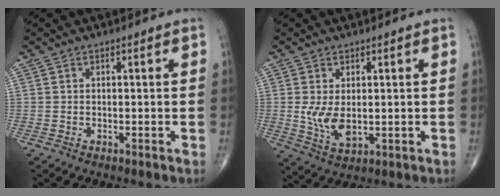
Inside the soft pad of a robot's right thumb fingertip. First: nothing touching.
{"total": 6.3, "force": [0.2, 3.4, 5.3], "torque": [-0.098, -0.015, 0.015]}